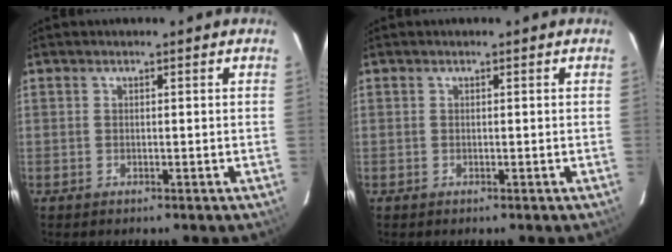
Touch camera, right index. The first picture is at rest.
{"total": 0.0}